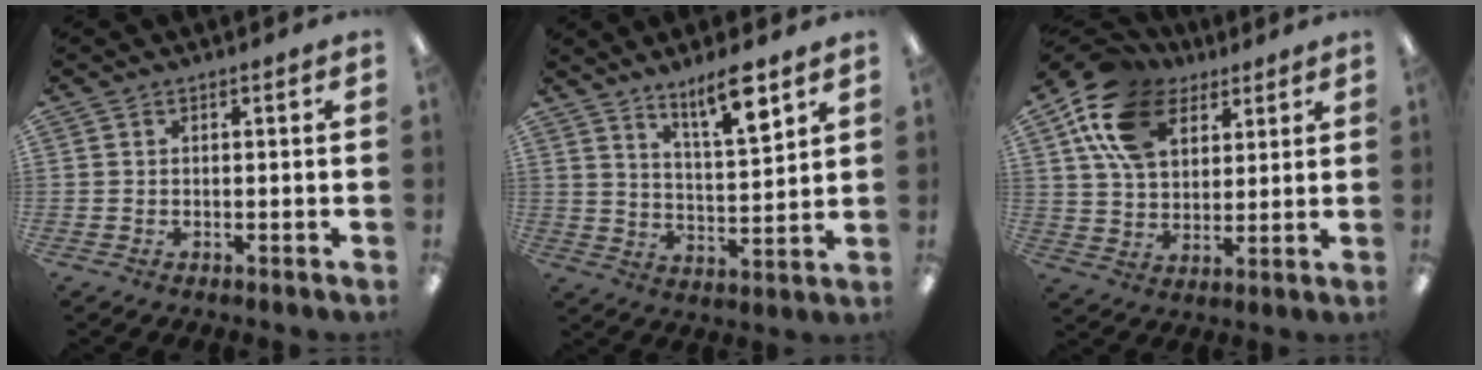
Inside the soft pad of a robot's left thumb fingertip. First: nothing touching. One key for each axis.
{"total": 10.2, "fx": 8.0, "fy": 2.0, "fz": 6.0, "tx": -0.087, "ty": -0.052, "tz": 0.133}
{"total": 17.0, "fx": 8.9, "fy": 11.0, "fz": 9.3, "tx": -0.191, "ty": -0.017, "tz": 0.169}